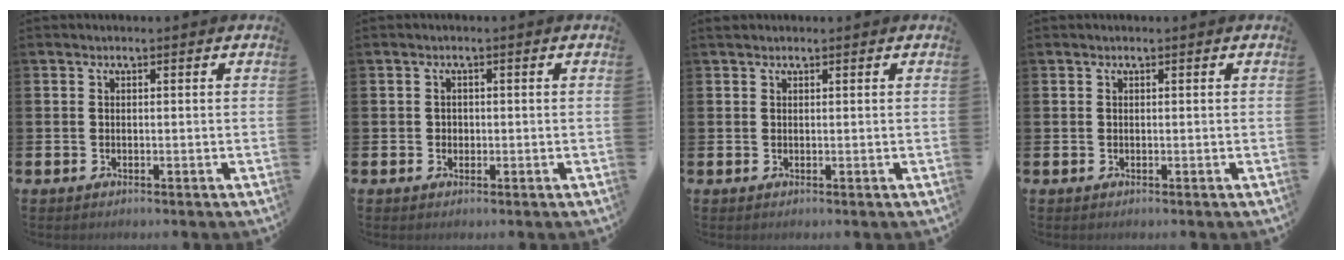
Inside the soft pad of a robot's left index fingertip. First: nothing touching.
{"total": 1.0, "force": [0.1, 0.9, 0.3], "torque": [0.002, 0.005, -0.001]}
{"total": 0.9, "force": [0.8, 0.3, 0.2], "torque": [0.006, 0.000, 0.011]}
{"total": 0.0}